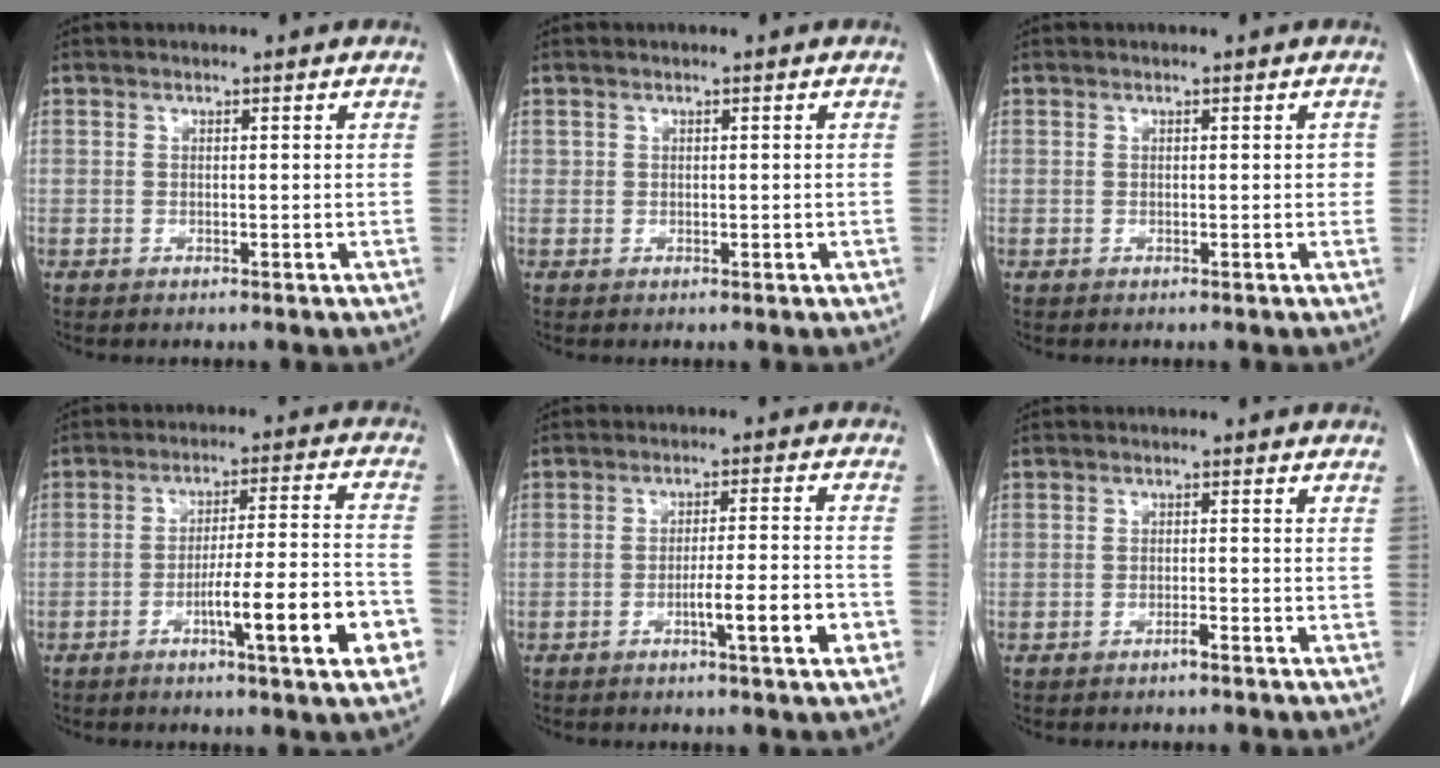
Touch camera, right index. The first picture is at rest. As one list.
[{"total": 0.8, "force": [0.0, 0.6, 0.4], "torque": [-0.009, 0.004, 0.004]}, {"total": 0.8, "force": [0.0, 0.5, 0.6], "torque": [-0.002, 0.003, 0.001]}, {"total": 13.7, "force": [-5.6, 0.7, 12.5], "torque": [-0.186, 0.004, -0.081]}, {"total": 7.8, "force": [-3.2, 0.1, 7.1], "torque": [-0.102, 0.001, -0.049]}, {"total": 1.1, "force": [-0.8, 0.1, 0.6], "torque": [-0.012, 0.001, -0.014]}]